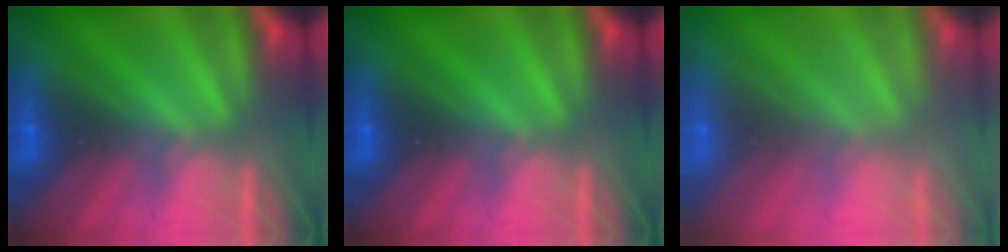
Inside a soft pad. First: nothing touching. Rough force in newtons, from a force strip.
{"total": 0.0}
{"total": 9.4}